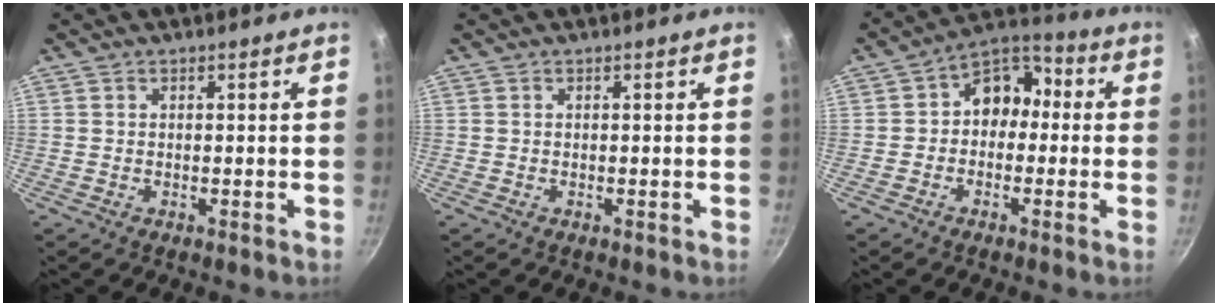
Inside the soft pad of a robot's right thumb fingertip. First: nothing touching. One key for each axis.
{"total": 0.0}
{"total": 9.0, "fx": -0.1, "fy": 7.1, "fz": 5.5, "tx": -0.030, "ty": 0.037, "tz": -0.024}